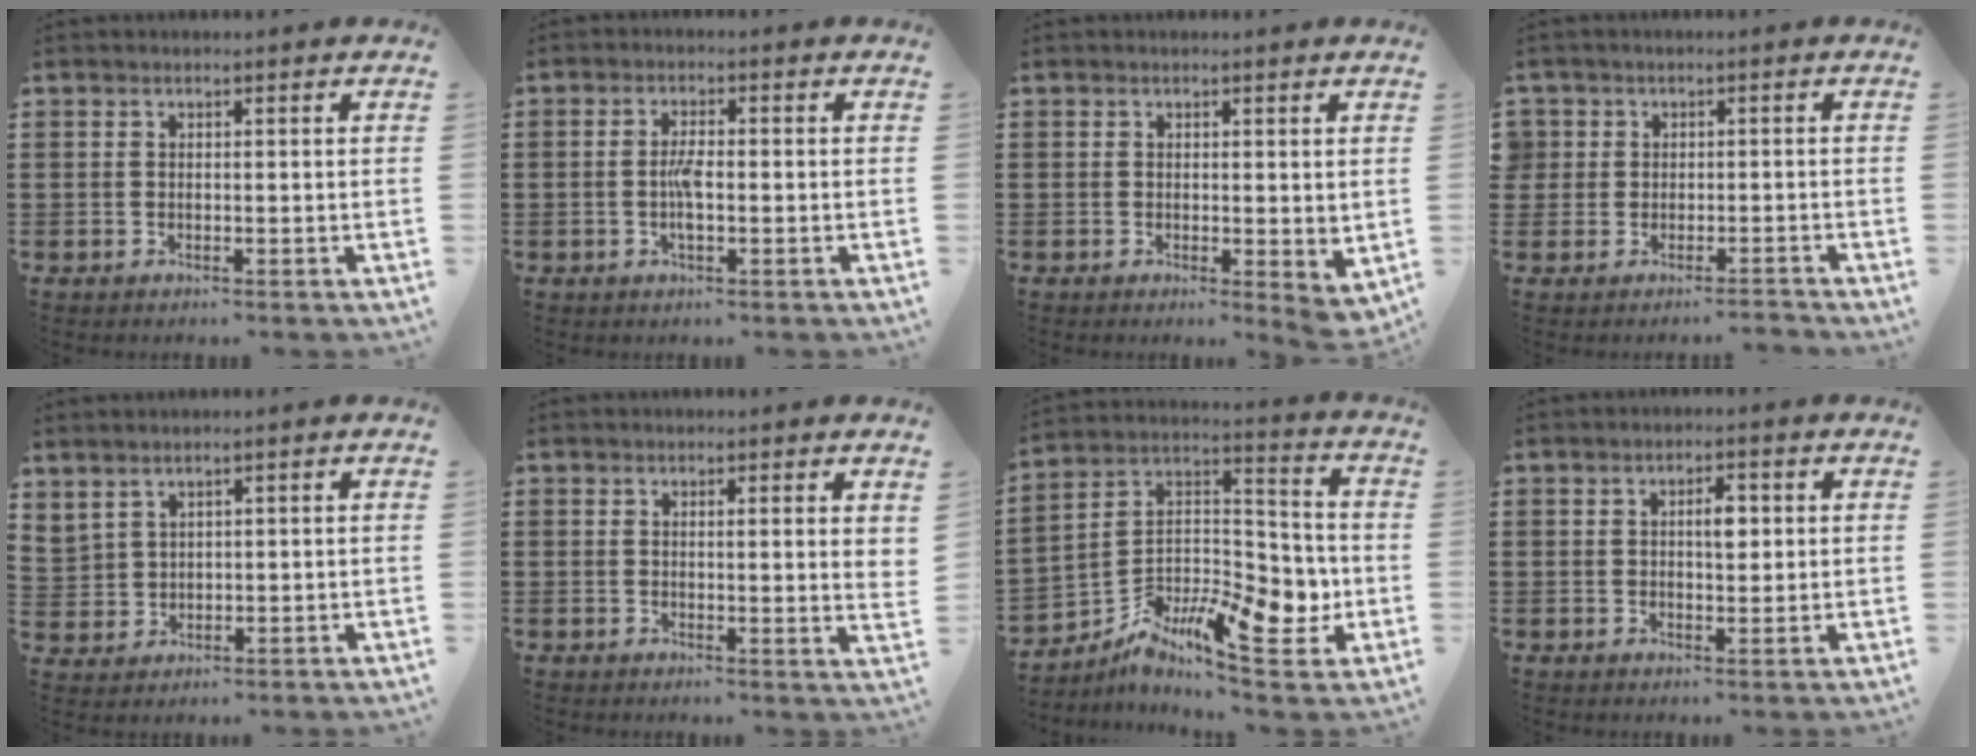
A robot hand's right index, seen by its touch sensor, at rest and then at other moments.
{"total": 3.3, "force": [-0.7, 0.7, 3.2], "torque": [-0.065, -0.003, -0.016]}
{"total": 1.4, "force": [0.8, 0.7, 0.9], "torque": [-0.013, 0.001, 0.014]}
{"total": 1.8, "force": [-0.9, 1.5, 0.0], "torque": [-0.008, 0.007, -0.024]}
{"total": 2.0, "force": [1.8, 0.9, 0.1], "torque": [-0.010, 0.000, 0.036]}
{"total": 1.6, "force": [0.9, -0.2, 1.3], "torque": [-0.019, -0.005, 0.015]}
{"total": 12.4, "force": [-6.0, 6.1, 9.0], "torque": [-0.156, 0.009, -0.106]}
{"total": 3.1, "force": [0.6, 1.2, 2.8], "torque": [-0.041, 0.002, 0.004]}